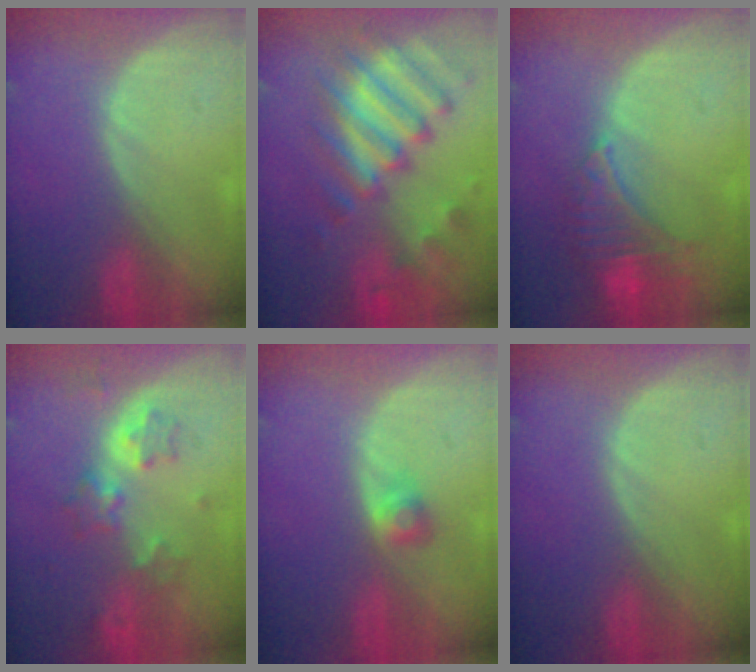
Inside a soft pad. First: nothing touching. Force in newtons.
{"total": 11.8, "press": 10.2, "slide": 5.9}
{"total": 8.1, "press": 6.9, "slide": 4.1}
{"total": 6.4, "press": 5.6, "slide": 3.1}
{"total": 2.6, "press": 2.4, "slide": 1.0}
{"total": 0.0}